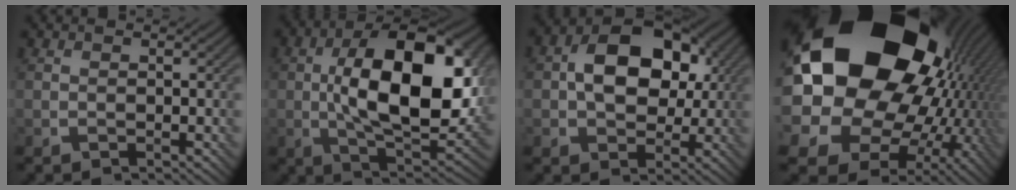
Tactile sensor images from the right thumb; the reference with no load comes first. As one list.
[{"total": 17.6, "force": [1.4, 8.8, 15.2], "torque": [-0.251, 0.003, 0.018]}, {"total": 11.4, "force": [1.5, 7.9, 8.1], "torque": [-0.139, 0.015, 0.019]}, {"total": 24.5, "force": [5.2, 19.1, 14.4], "torque": [-0.302, -0.047, 0.082]}]